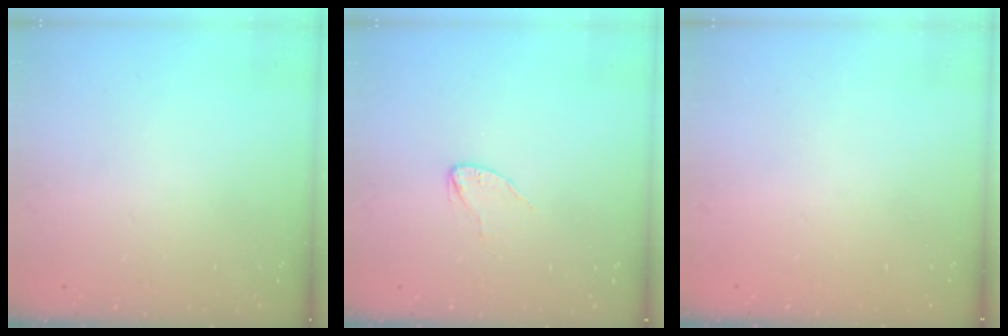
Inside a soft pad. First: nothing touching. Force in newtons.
{"total": 2.7, "press": 2.7, "slide": 0.2}
{"total": 0.0}